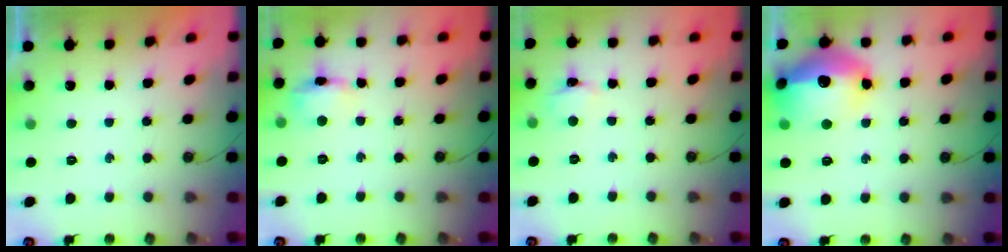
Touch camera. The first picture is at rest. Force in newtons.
{"total": 10.1, "press": 10.0, "slide": 0.5}
{"total": 3.0, "press": 3.0, "slide": 0.4}
{"total": 20.6, "press": 20.6, "slide": 1.5}